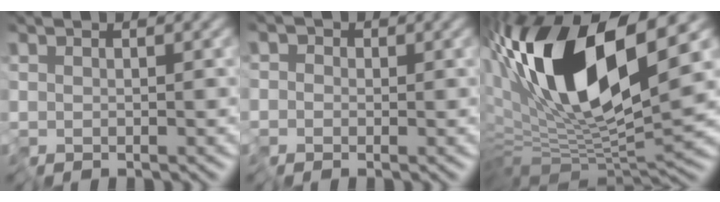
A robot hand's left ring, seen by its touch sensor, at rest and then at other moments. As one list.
[{"total": 1.4, "force": [-0.6, 1.3, 0.3], "torque": [0.012, 0.006, -0.014]}, {"total": 15.6, "force": [4.1, 4.7, 14.3], "torque": [-0.269, 0.011, 0.060]}]